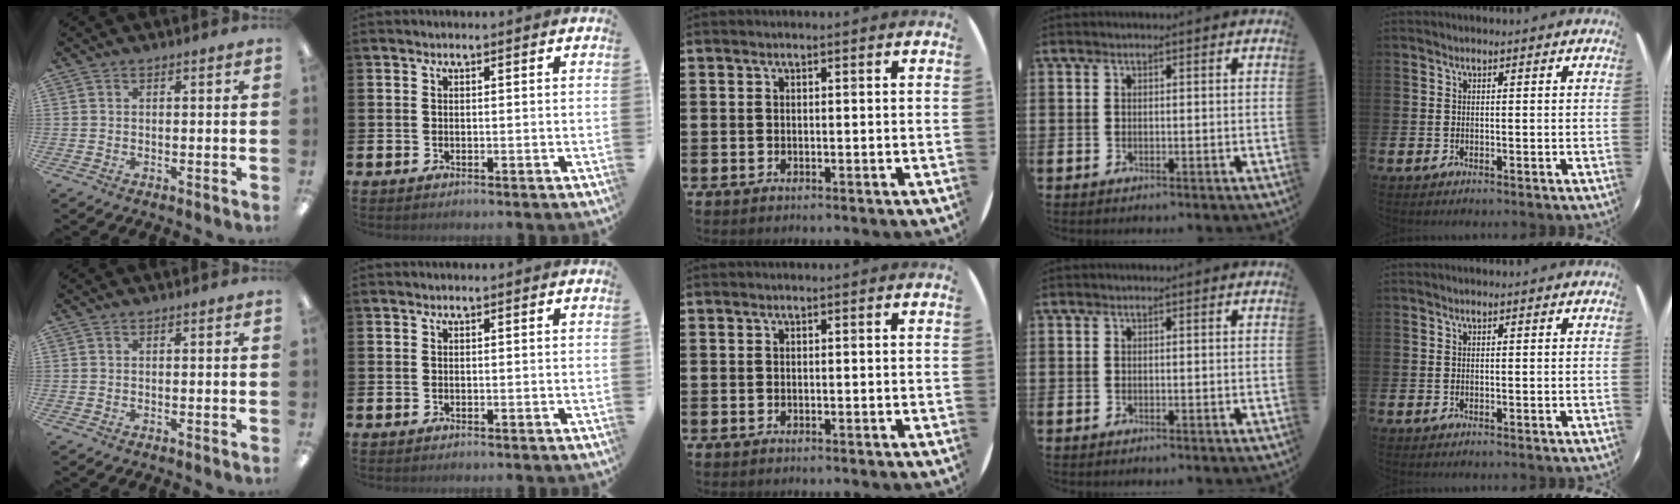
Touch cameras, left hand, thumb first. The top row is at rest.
{}